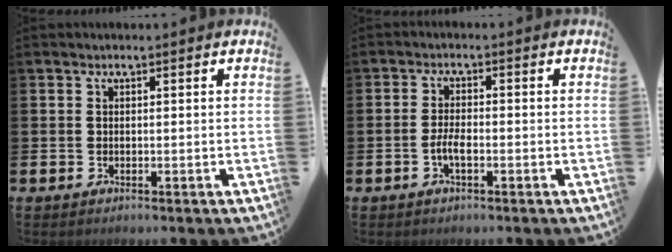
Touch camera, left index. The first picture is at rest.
{"total": 2.5, "force": [-0.9, 0.8, 2.1], "torque": [-0.043, 0.000, -0.021]}